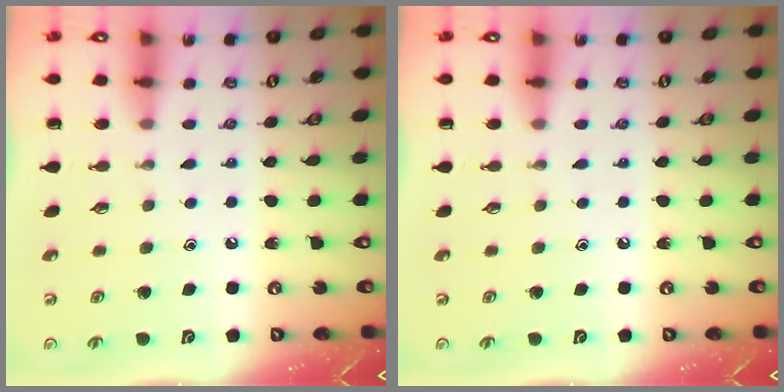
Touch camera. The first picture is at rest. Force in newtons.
{"total": 0.0}